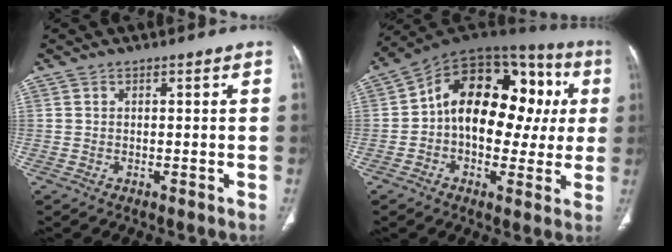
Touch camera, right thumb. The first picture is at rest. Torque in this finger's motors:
{"motor_torque": [0.57, 2.41, 0.29, 0.04, 0.19]}